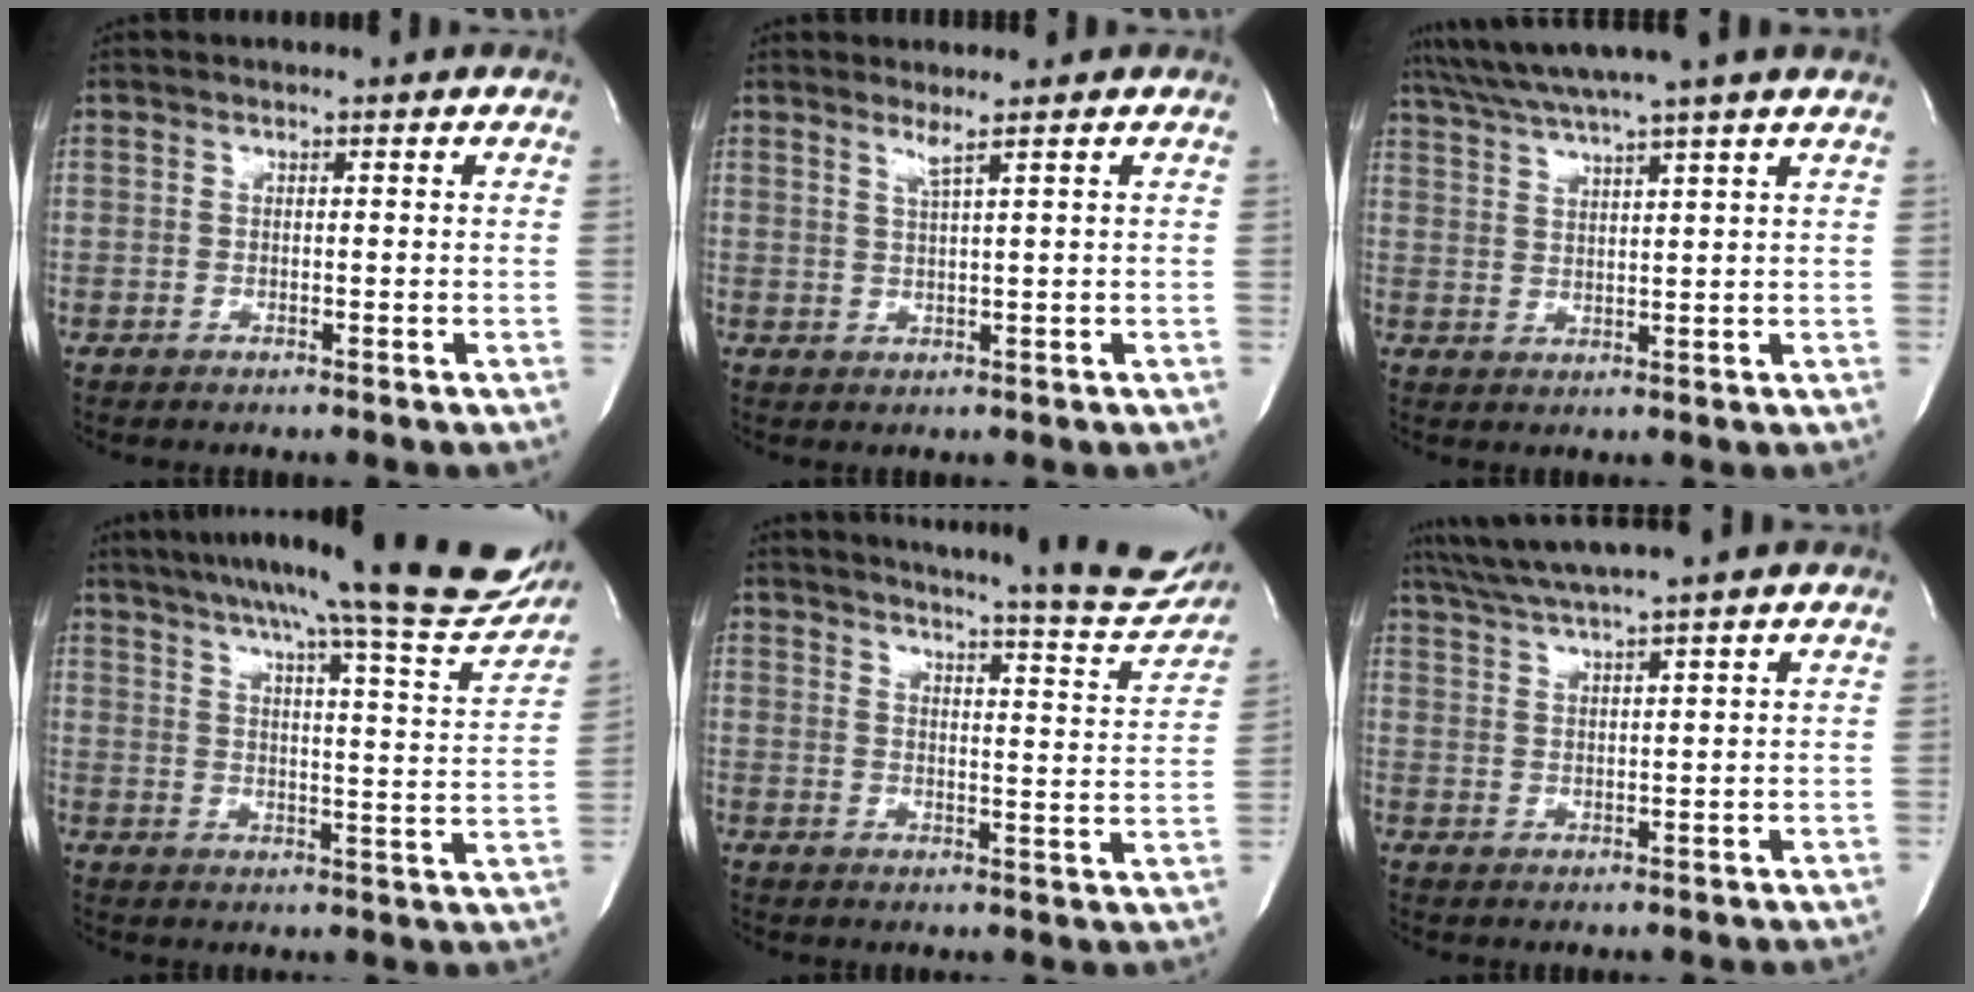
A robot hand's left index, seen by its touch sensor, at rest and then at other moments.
{"total": 1.8, "force": [1.2, -0.7, 1.1], "torque": [-0.032, -0.015, 0.027]}
{"total": 10.4, "force": [8.9, -2.1, 5.1], "torque": [-0.093, 0.011, 0.133]}
{"total": 22.9, "force": [19.8, 0.6, 11.4], "torque": [-0.166, -0.047, 0.252]}
{"total": 20.3, "force": [19.1, 1.3, 6.7], "torque": [-0.097, -0.078, 0.223]}
{"total": 8.4, "force": [7.3, -1.7, 3.9], "torque": [-0.071, 0.014, 0.120]}